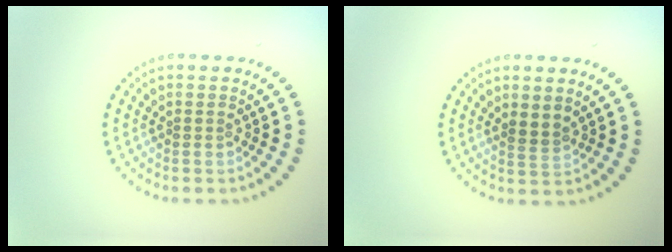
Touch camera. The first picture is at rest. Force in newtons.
{"total": 1.2, "press": 1.0, "slide": 0.8}